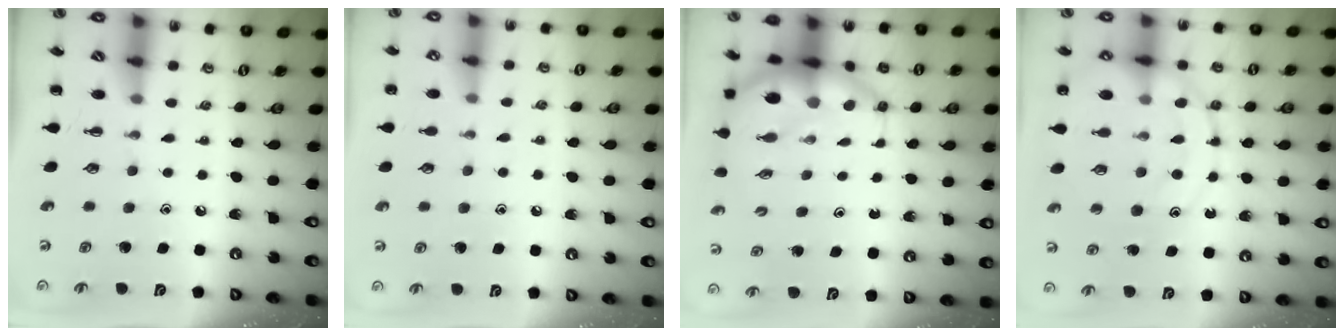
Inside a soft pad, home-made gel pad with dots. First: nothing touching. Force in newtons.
{"total": 5.1, "press": 4.9, "slide": 1.4}
{"total": 7.2, "press": 7.0, "slide": 1.8}
{"total": 15.4, "press": 15.2, "slide": 2.4}